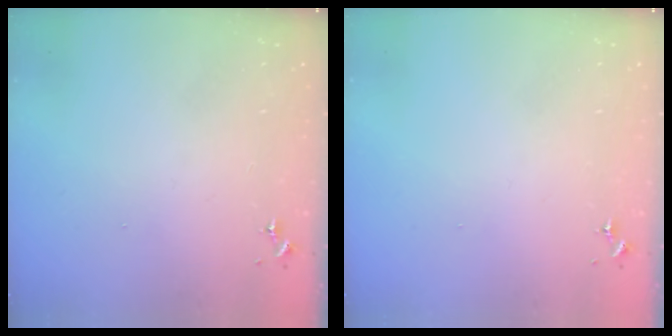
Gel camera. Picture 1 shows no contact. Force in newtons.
{"total": 0.0}